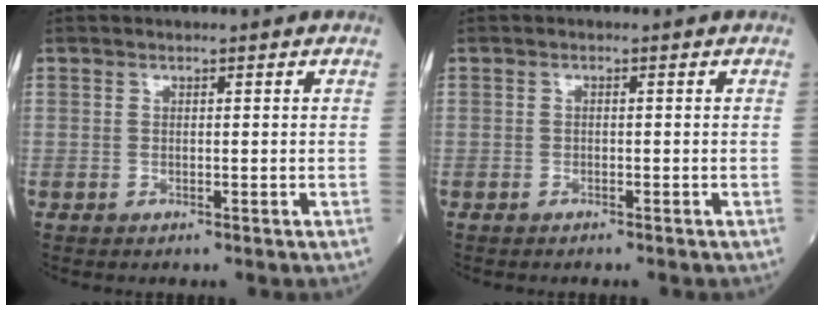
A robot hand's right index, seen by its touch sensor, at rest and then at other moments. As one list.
[{"total": 0.8, "force": [-0.5, 0.4, 0.4], "torque": [-0.014, 0.000, -0.005]}]